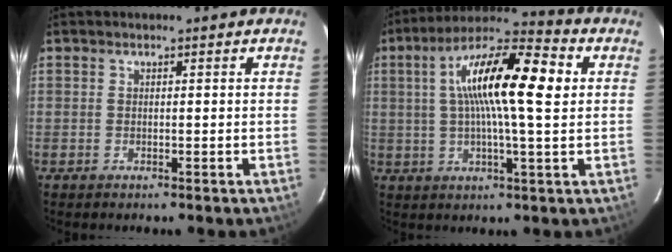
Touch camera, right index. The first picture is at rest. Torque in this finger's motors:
{"motor_torque": [1.34, 0.80, 1.05, 0.21]}